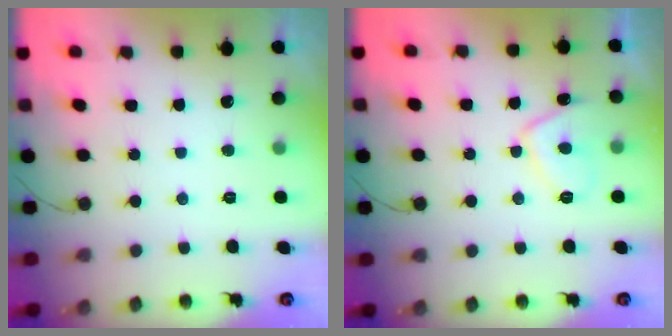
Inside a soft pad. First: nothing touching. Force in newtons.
{"total": 6.8, "press": 6.7, "slide": 1.4}